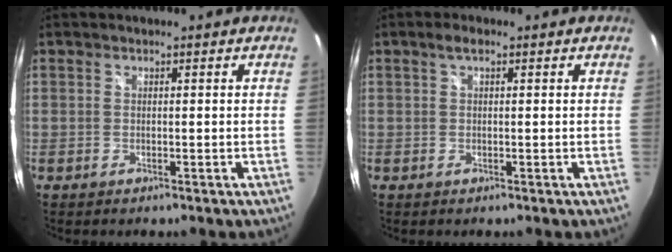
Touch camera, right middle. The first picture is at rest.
{"total": 1.8, "force": [0.8, 0.7, 1.4], "torque": [-0.024, 0.005, 0.008]}